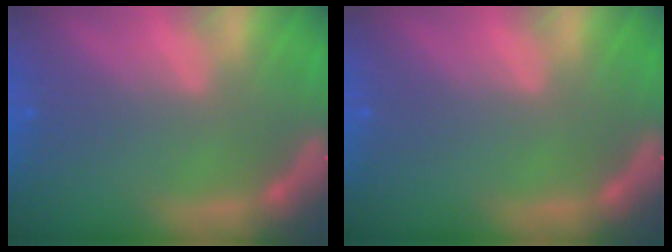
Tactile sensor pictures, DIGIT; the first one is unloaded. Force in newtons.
{"total": 0.0}